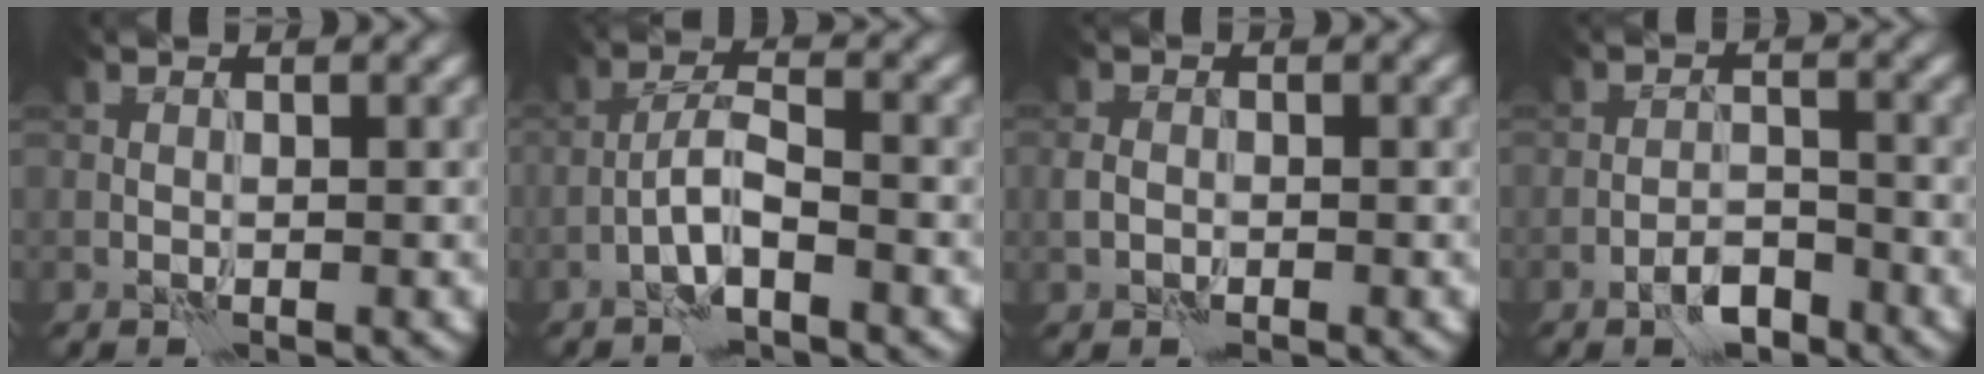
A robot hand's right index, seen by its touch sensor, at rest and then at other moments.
{"total": 2.8, "force": [-1.6, 0.4, 2.3], "torque": [-0.047, 0.013, -0.038]}
{"total": 1.3, "force": [-0.4, 1.0, 0.7], "torque": [-0.014, 0.001, -0.012]}
{"total": 2.8, "force": [-2.0, 1.0, 1.6], "torque": [-0.023, 0.009, -0.039]}